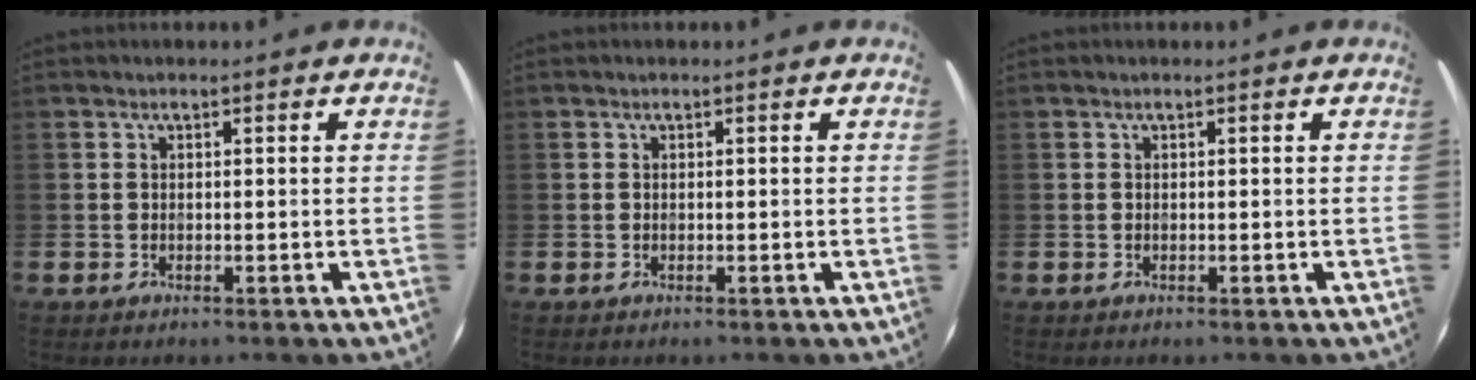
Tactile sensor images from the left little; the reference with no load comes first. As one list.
[{"total": 0.0}, {"total": 0.0}]